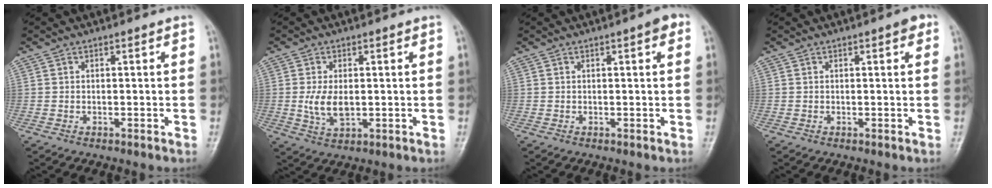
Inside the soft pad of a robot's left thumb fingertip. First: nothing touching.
{"total": 5.4, "force": [0.0, 3.1, 4.4], "torque": [-0.085, -0.010, 0.006]}
{"total": 2.2, "force": [0.9, 0.7, 1.9], "torque": [-0.018, 0.004, 0.008]}
{"total": 1.9, "force": [0.8, 0.7, 1.5], "torque": [-0.012, 0.002, 0.009]}